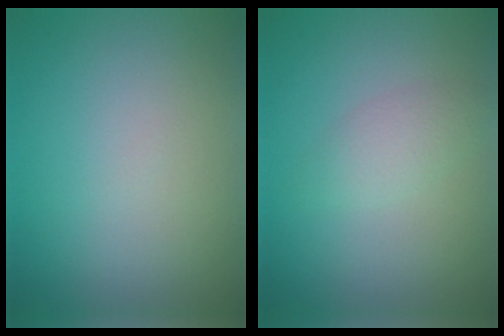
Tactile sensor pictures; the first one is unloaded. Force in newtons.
{"total": 1.7, "press": 1.7, "slide": 0.1}